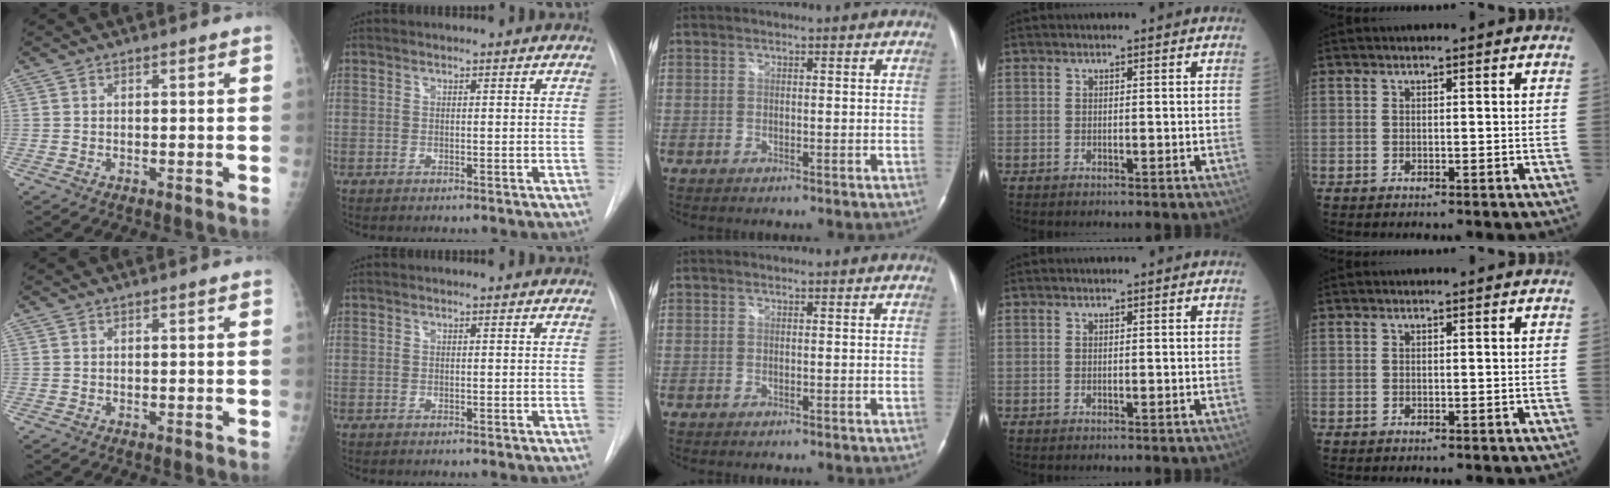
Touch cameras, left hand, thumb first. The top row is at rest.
{}